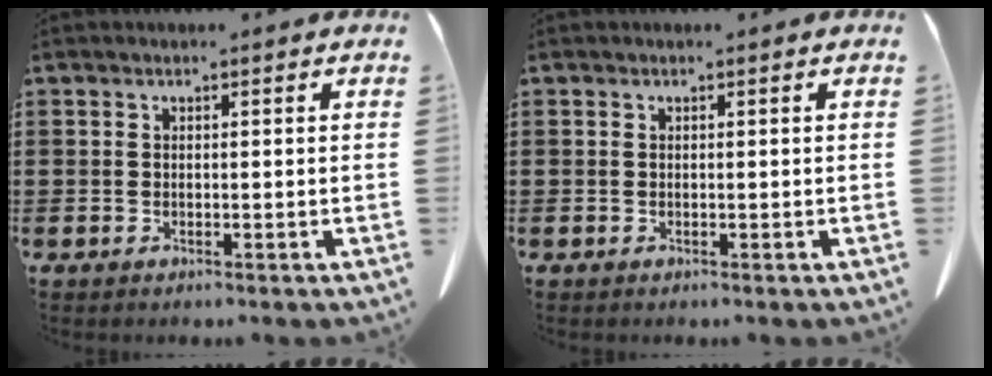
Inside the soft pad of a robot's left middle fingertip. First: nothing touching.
{"total": 0.0}